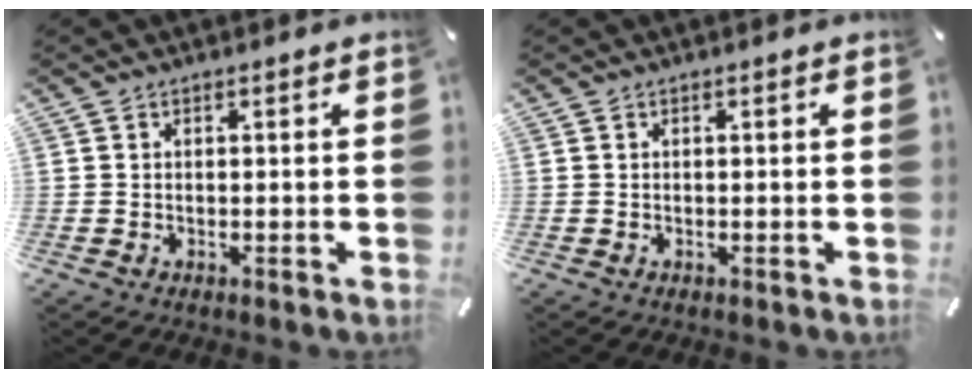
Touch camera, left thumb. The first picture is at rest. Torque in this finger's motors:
{"motor_torque": [-0.15, -0.12, 0.00, 0.00, 0.00]}